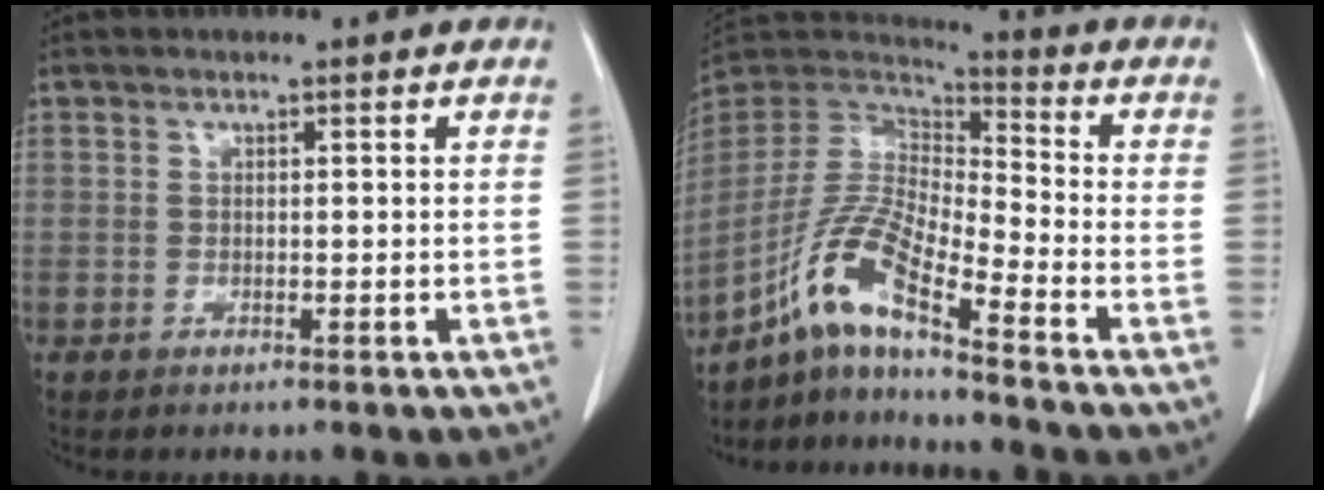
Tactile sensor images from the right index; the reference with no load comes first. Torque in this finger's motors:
{"motor_torque": [0.15, -0.10, 0.32, 0.10]}